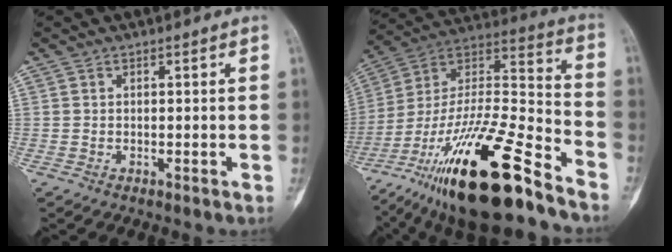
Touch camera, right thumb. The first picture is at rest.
{"total": 28.8, "force": [-19.0, 6.8, 20.6], "torque": [-0.370, 0.056, -0.333]}